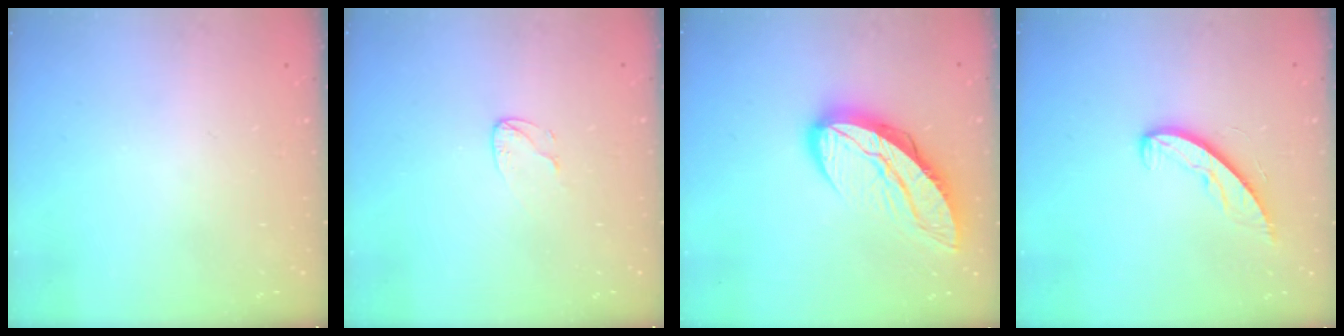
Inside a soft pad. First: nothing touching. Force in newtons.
{"total": 4.0, "press": 4.0, "slide": 0.4}
{"total": 12.9, "press": 12.8, "slide": 1.3}
{"total": 8.0, "press": 7.9, "slide": 0.9}